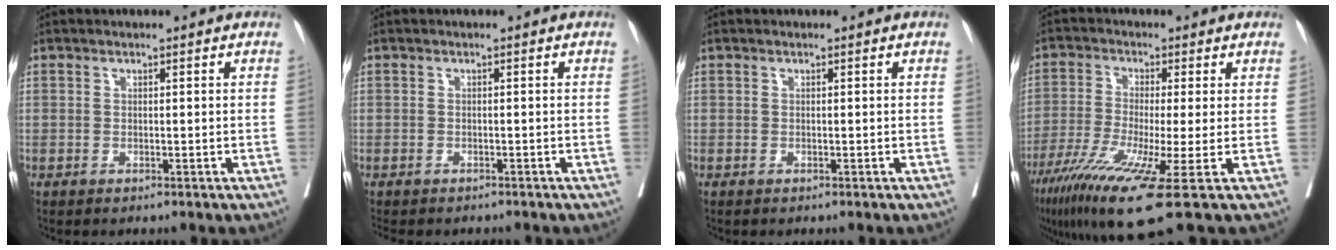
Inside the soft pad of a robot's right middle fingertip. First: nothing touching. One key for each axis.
{"total": 7.8, "fx": -6.8, "fy": 2.7, "fz": 2.8, "tx": -0.052, "ty": -0.008, "tz": -0.087}
{"total": 0.7, "fx": -0.5, "fy": -0.2, "fz": 0.5, "tx": -0.001, "ty": 0.002, "tz": -0.001}
{"total": 12.2, "fx": -6.6, "fy": -0.7, "fz": 10.3, "tx": -0.192, "ty": -0.040, "tz": -0.111}